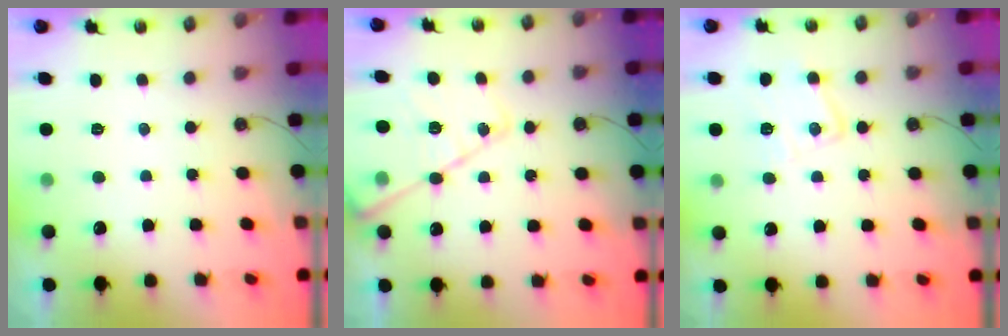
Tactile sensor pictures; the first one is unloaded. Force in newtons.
{"total": 16.3, "press": 16.2, "slide": 1.2}
{"total": 13.0, "press": 13.0, "slide": 0.9}